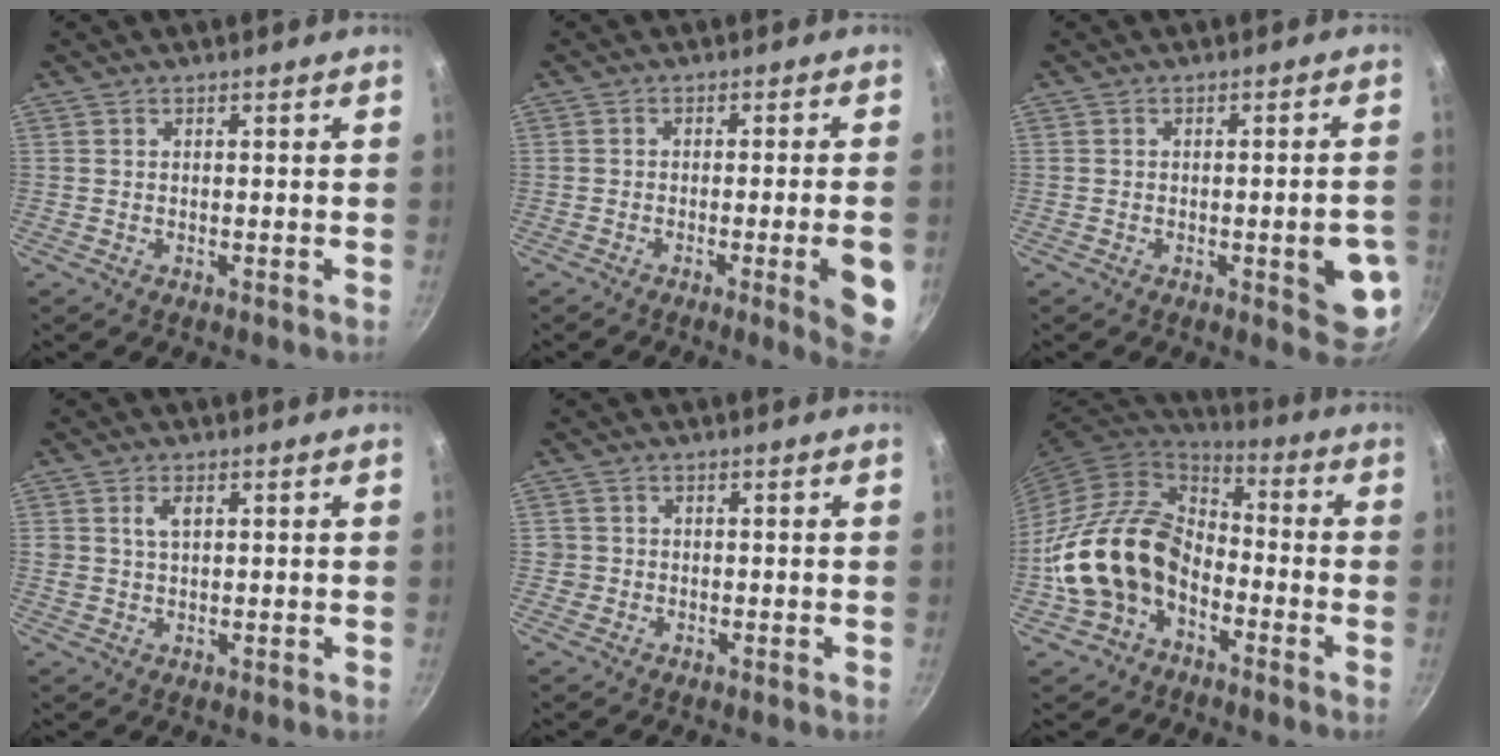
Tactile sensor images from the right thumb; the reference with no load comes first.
{"total": 9.3, "force": [-3.0, 1.0, 8.7], "torque": [-0.093, 0.012, -0.036]}
{"total": 8.8, "force": [-2.1, 2.7, 8.1], "torque": [-0.077, 0.006, -0.023]}
{"total": 3.0, "force": [1.1, 1.8, 2.1], "torque": [-0.029, 0.000, 0.021]}
{"total": 1.7, "force": [-0.3, 1.7, 0.2], "torque": [0.004, 0.007, -0.003]}
{"total": 17.5, "force": [-5.3, 12.7, 10.8], "torque": [-0.177, 0.057, -0.113]}